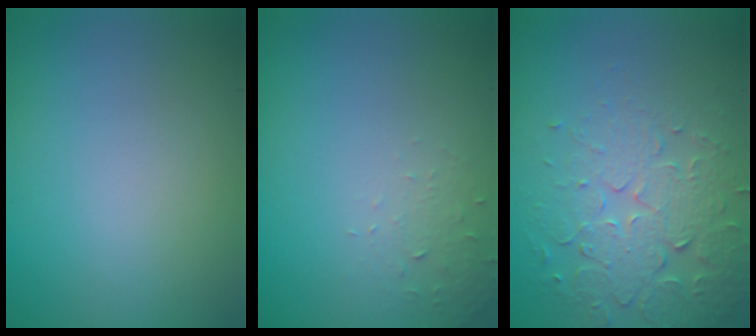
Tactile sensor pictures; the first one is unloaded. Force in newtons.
{"total": 1.2, "press": 1.2, "slide": 0.1}
{"total": 4.4, "press": 4.1, "slide": 1.7}